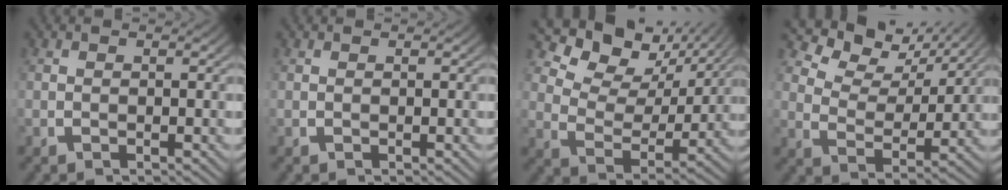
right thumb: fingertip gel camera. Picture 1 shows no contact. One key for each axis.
{"total": 0.0}
{"total": 8.1, "fx": 4.7, "fy": 4.3, "fz": 5.0, "tx": -0.079, "ty": 0.005, "tz": 0.072}
{"total": 6.2, "fx": 4.7, "fy": 2.5, "fz": 3.1, "tx": -0.053, "ty": 0.005, "tz": 0.079}